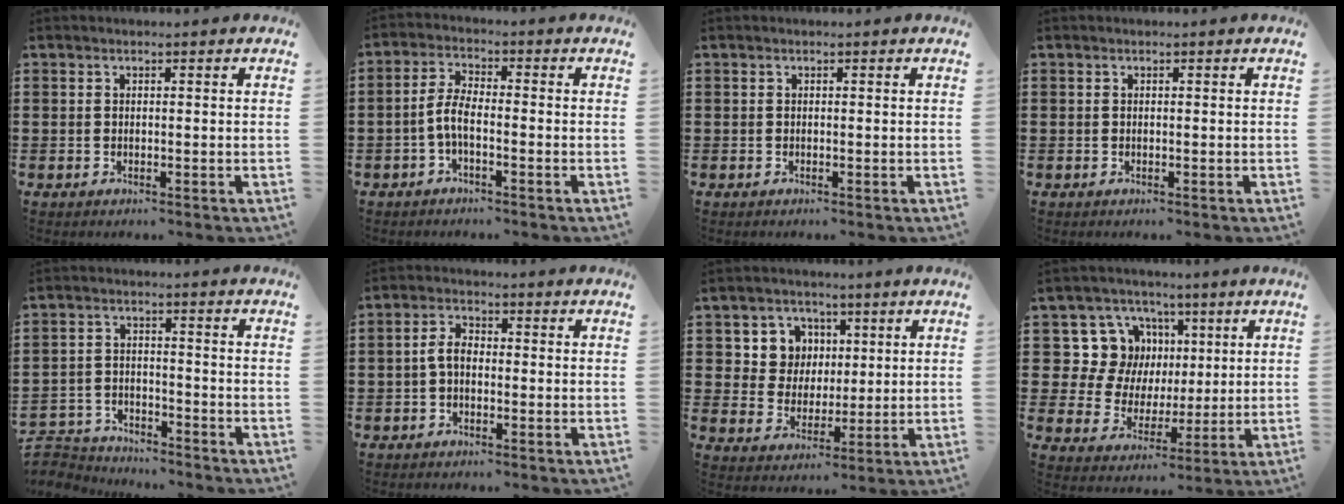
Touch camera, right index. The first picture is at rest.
{"total": 4.2, "force": [-1.6, 1.3, 3.6], "torque": [-0.091, -0.005, -0.038]}
{"total": 0.0}
{"total": 0.0}
{"total": 4.5, "force": [-4.4, 1.0, -0.1], "torque": [-0.019, 0.001, -0.098]}
{"total": 3.3, "force": [-0.7, 1.9, 2.7], "torque": [-0.066, 0.002, -0.019]}
{"total": 6.5, "force": [2.4, 5.9, 1.2], "torque": [-0.050, 0.013, 0.044]}
{"total": 11.2, "force": [3.5, 10.3, 2.8], "torque": [-0.077, -0.014, 0.072]}